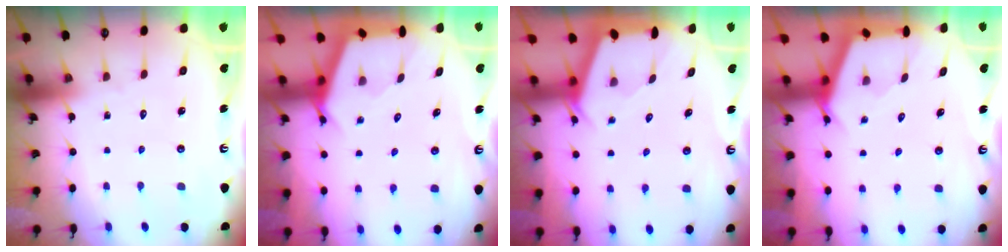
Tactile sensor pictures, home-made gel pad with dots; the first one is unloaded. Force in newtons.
{"total": 2.7, "press": 2.6, "slide": 0.3}
{"total": 2.0, "press": 2.0, "slide": 0.3}
{"total": 2.7, "press": 2.7, "slide": 0.4}